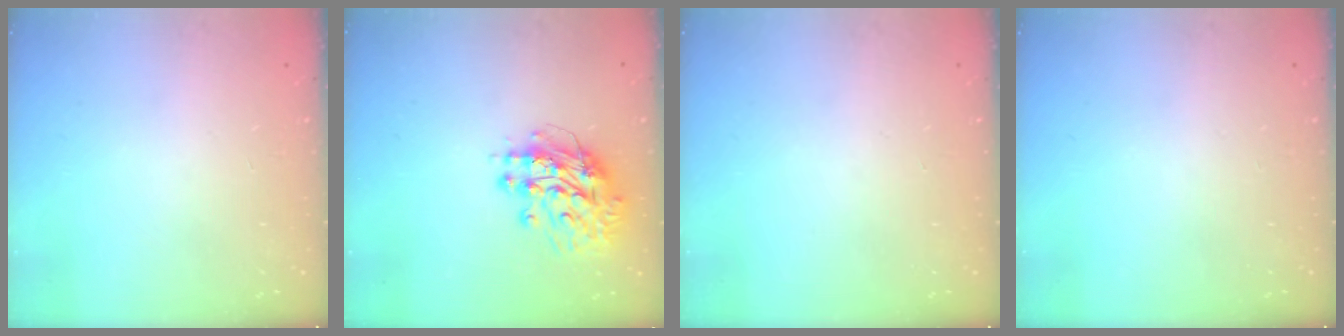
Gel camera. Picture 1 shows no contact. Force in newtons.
{"total": 12.5, "press": 12.4, "slide": 1.2}
{"total": 0.0}
{"total": 0.0}